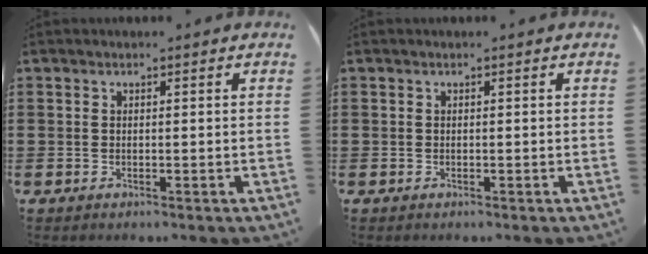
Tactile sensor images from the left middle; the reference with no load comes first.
{"total": 0.0}